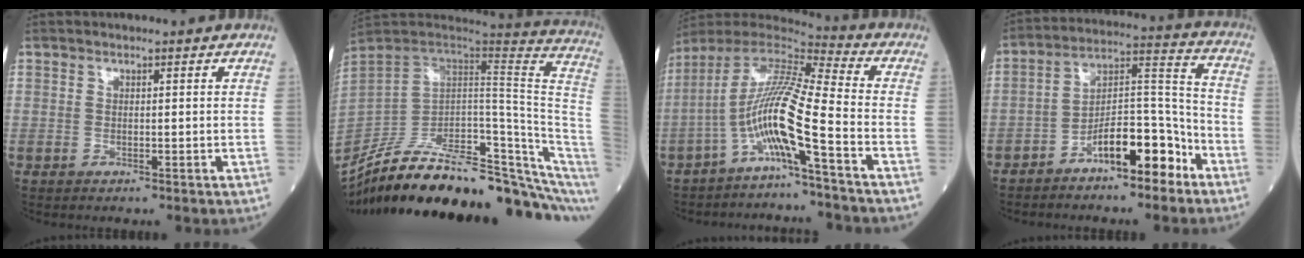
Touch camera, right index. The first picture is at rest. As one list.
[{"total": 29.4, "force": [-23.3, 5.2, 17.2], "torque": [-0.191, -0.004, -0.345]}, {"total": 11.9, "force": [-5.0, -0.7, 10.8], "torque": [-0.213, 0.011, -0.105]}, {"total": 10.8, "force": [-6.7, 3.4, 7.7], "torque": [-0.128, 0.032, -0.113]}]